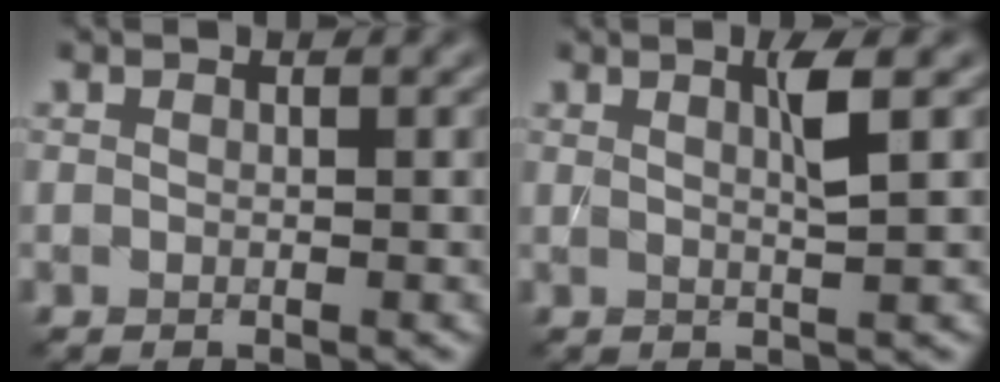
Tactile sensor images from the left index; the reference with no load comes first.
{"total": 2.5, "force": [0.8, 0.3, 2.3], "torque": [-0.037, 0.000, 0.010]}